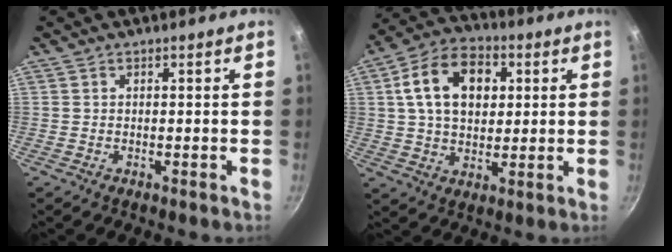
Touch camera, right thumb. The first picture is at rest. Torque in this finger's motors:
{"motor_torque": [-0.66, 1.79, 1.04, -0.36, 0.10]}